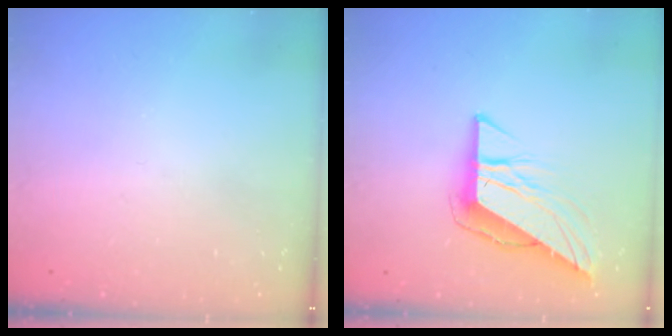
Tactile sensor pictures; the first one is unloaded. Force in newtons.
{"total": 9.3, "press": 9.3, "slide": 0.5}